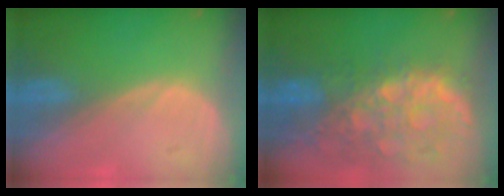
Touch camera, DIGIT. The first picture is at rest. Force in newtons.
{"total": 12.2, "press": 10.1, "slide": 6.8}